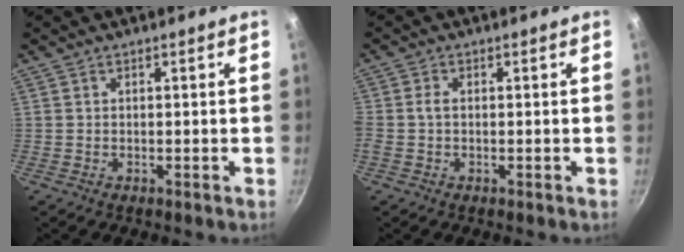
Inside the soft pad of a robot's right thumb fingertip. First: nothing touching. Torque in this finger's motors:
{"motor_torque": [0.38, 0.22, 1.08, -0.03, 0.37]}